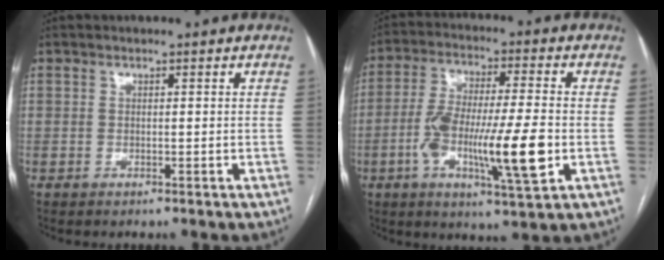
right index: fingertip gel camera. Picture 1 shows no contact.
{"total": 14.7, "force": [-3.5, 1.8, 14.1], "torque": [-0.260, -0.006, -0.058]}